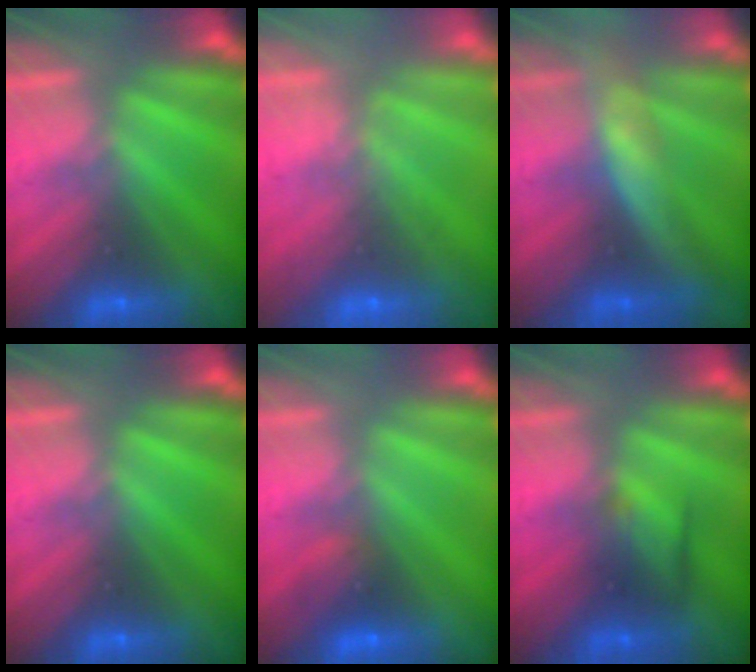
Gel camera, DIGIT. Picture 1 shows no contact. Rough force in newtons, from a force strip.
{"total": 7.8}
{"total": 3.4}
{"total": 0.0}
{"total": 1.4}
{"total": 2.4}